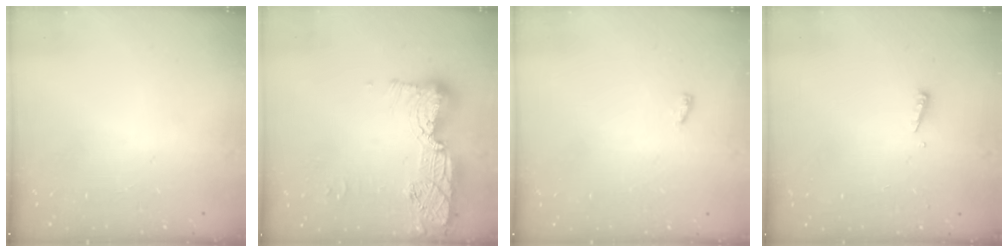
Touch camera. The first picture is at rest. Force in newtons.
{"total": 15.1, "press": 15.0, "slide": 1.0}
{"total": 6.4, "press": 3.3, "slide": 5.5}
{"total": 3.1, "press": 3.1, "slide": 0.3}